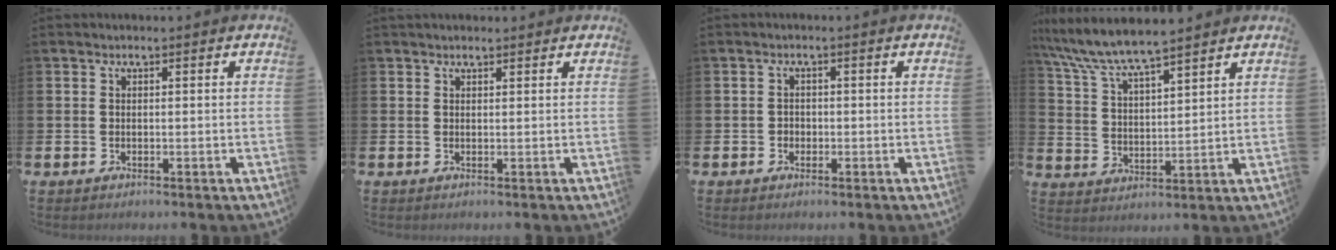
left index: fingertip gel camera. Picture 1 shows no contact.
{"total": 1.1, "force": [1.0, 0.3, 0.2], "torque": [0.002, 0.000, 0.016]}
{"total": 1.3, "force": [-0.4, 1.2, 0.3], "torque": [-0.007, 0.006, -0.011]}
{"total": 7.2, "force": [6.8, 0.4, 2.2], "torque": [-0.075, -0.034, 0.120]}